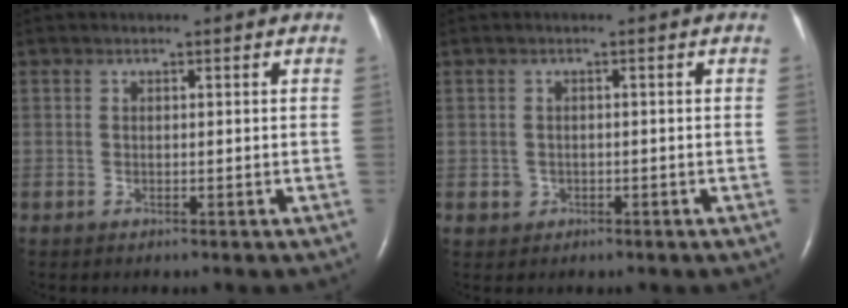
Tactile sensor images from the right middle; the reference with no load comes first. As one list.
[{"total": 1.5, "force": [-0.5, 1.4, 0.2], "torque": [0.000, 0.005, -0.006]}]